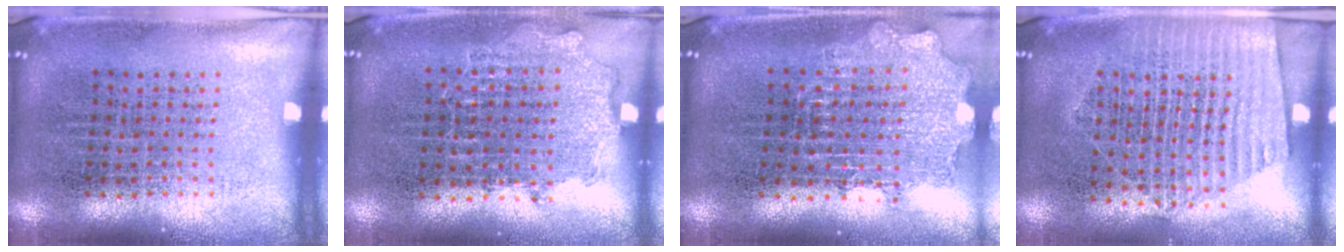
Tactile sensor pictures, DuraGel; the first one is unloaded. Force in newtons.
{"total": 0.9, "press": 0.9, "slide": 0.3}
{"total": 1.8, "press": 1.4, "slide": 1.0}
{"total": 1.4, "press": 1.3, "slide": 0.7}